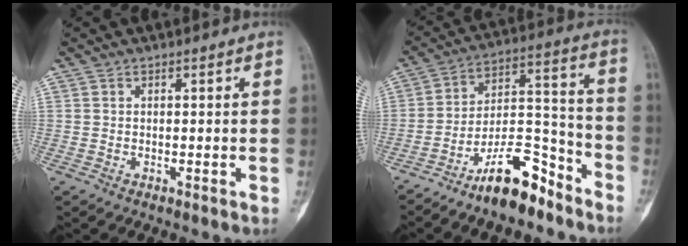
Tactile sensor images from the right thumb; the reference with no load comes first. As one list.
[{"total": 13.7, "force": [-10.1, 4.8, 7.9], "torque": [-0.119, 0.095, -0.178]}]